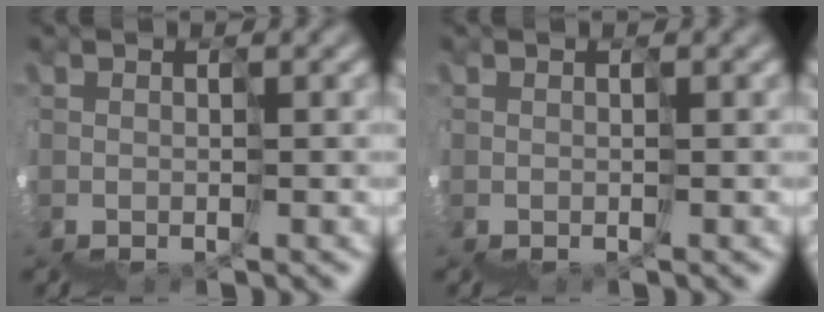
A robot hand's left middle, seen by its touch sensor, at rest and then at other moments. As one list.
[{"total": 0.0}]